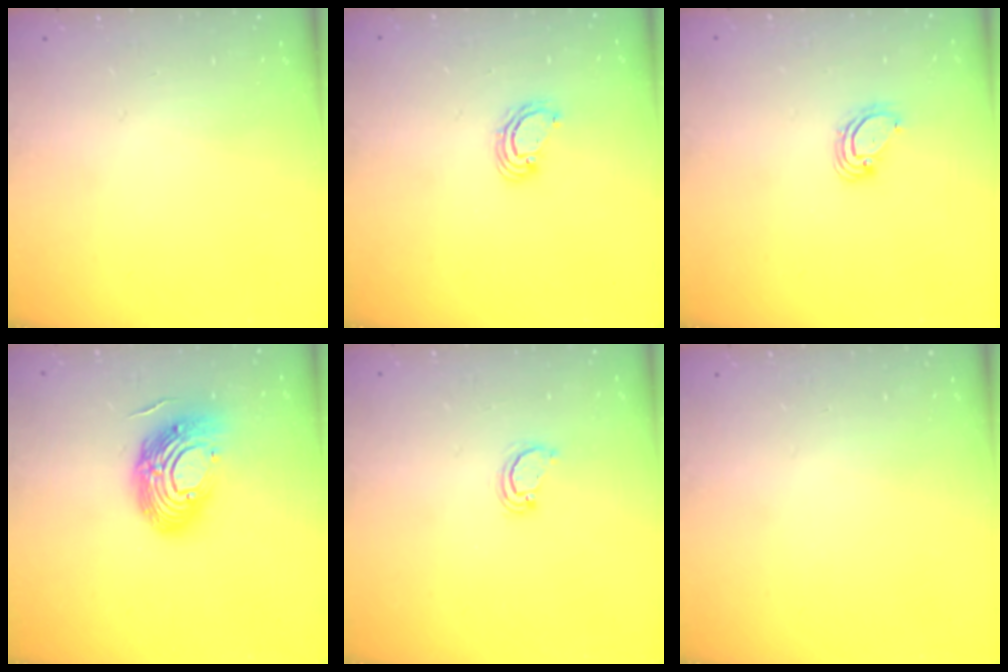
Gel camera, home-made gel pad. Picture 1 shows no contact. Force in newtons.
{"total": 3.8, "press": 3.8, "slide": 0.1}
{"total": 3.7, "press": 3.7, "slide": 0.2}
{"total": 14.7, "press": 14.6, "slide": 1.2}
{"total": 2.5, "press": 2.5, "slide": 0.3}
{"total": 0.0}